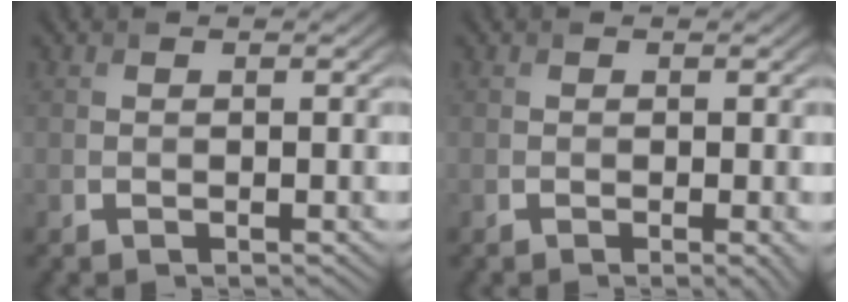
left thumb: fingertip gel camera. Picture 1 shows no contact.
{"total": 1.3, "force": [-0.3, 0.3, 1.3], "torque": [-0.016, 0.000, -0.007]}